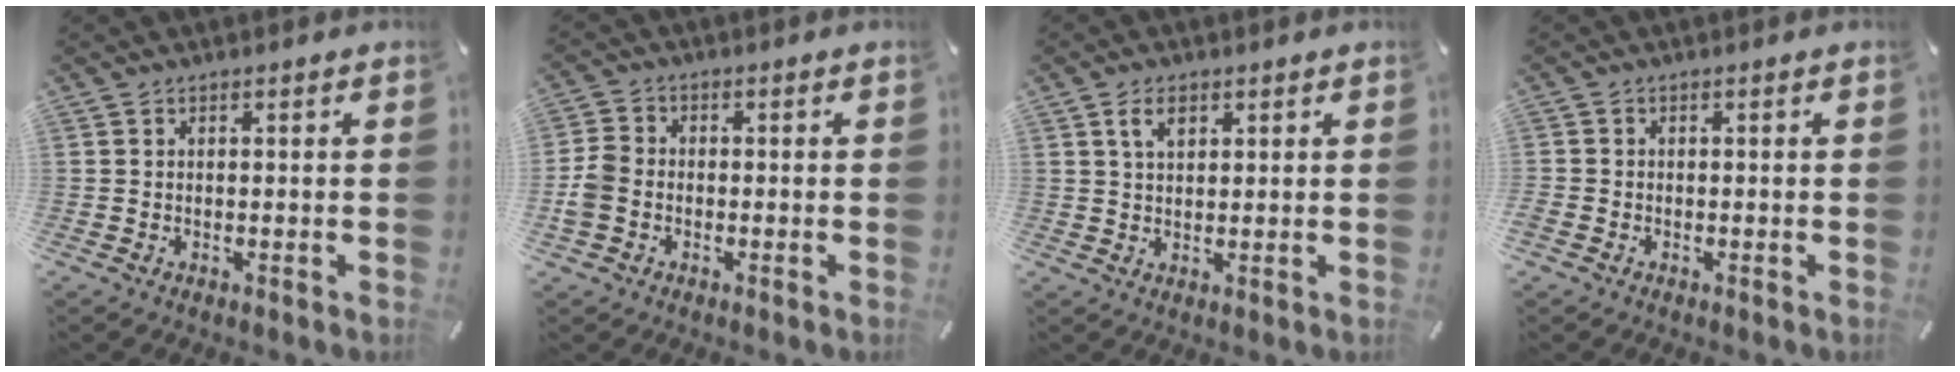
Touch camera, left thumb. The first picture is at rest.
{"total": 5.8, "force": [-1.4, 4.9, 2.8], "torque": [-0.059, 0.016, -0.022]}
{"total": 4.1, "force": [2.0, 2.3, 2.6], "torque": [-0.050, 0.003, 0.034]}
{"total": 1.0, "force": [-0.7, 0.8, 0.2], "torque": [0.001, 0.003, -0.015]}